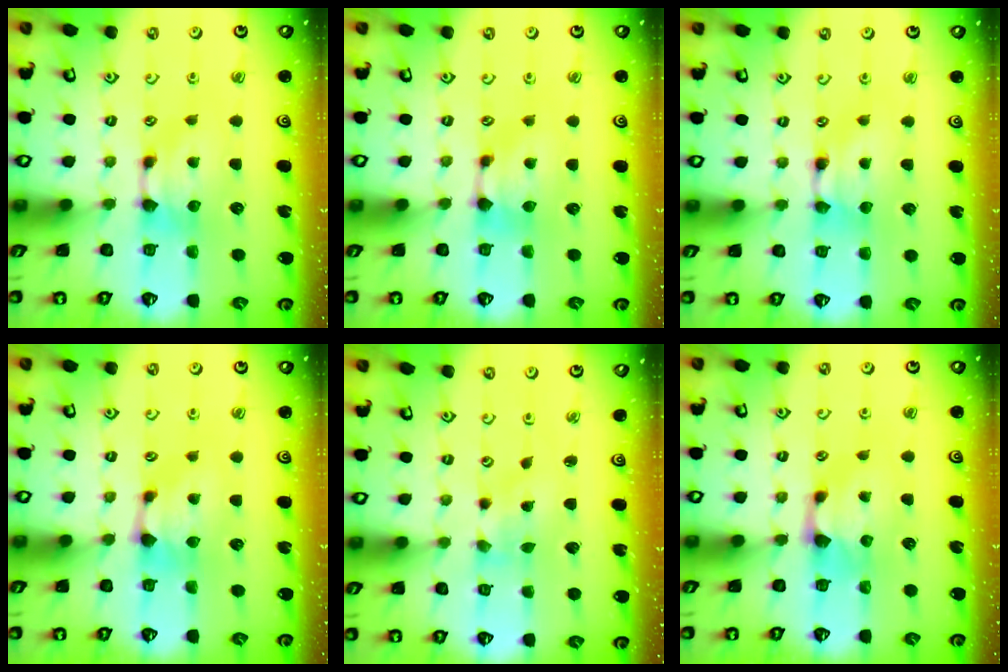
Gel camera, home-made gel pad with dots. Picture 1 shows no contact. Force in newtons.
{"total": 0.8, "press": 0.5, "slide": 0.6}
{"total": 1.8, "press": 1.8, "slide": 0.2}
{"total": 0.8, "press": 0.4, "slide": 0.7}
{"total": 2.9, "press": 2.8, "slide": 1.0}
{"total": 0.6, "press": 0.1, "slide": 0.6}